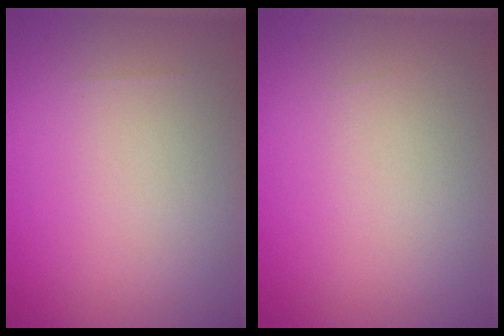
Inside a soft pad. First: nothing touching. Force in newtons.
{"total": 0.0}